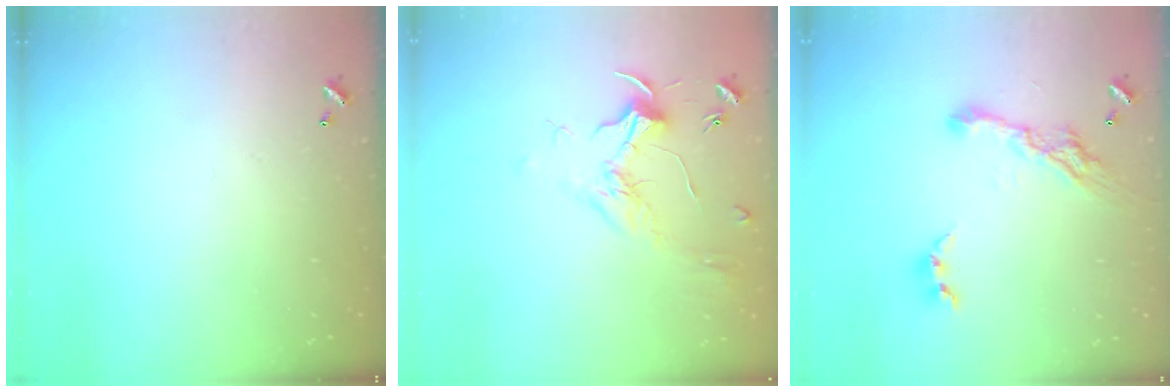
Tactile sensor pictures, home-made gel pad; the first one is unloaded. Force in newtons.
{"total": 1.8, "press": 1.6, "slide": 0.8}
{"total": 9.2, "press": 9.1, "slide": 1.0}